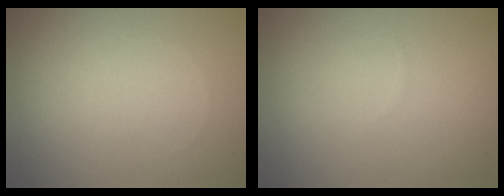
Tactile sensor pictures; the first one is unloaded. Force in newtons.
{"total": 0.0}